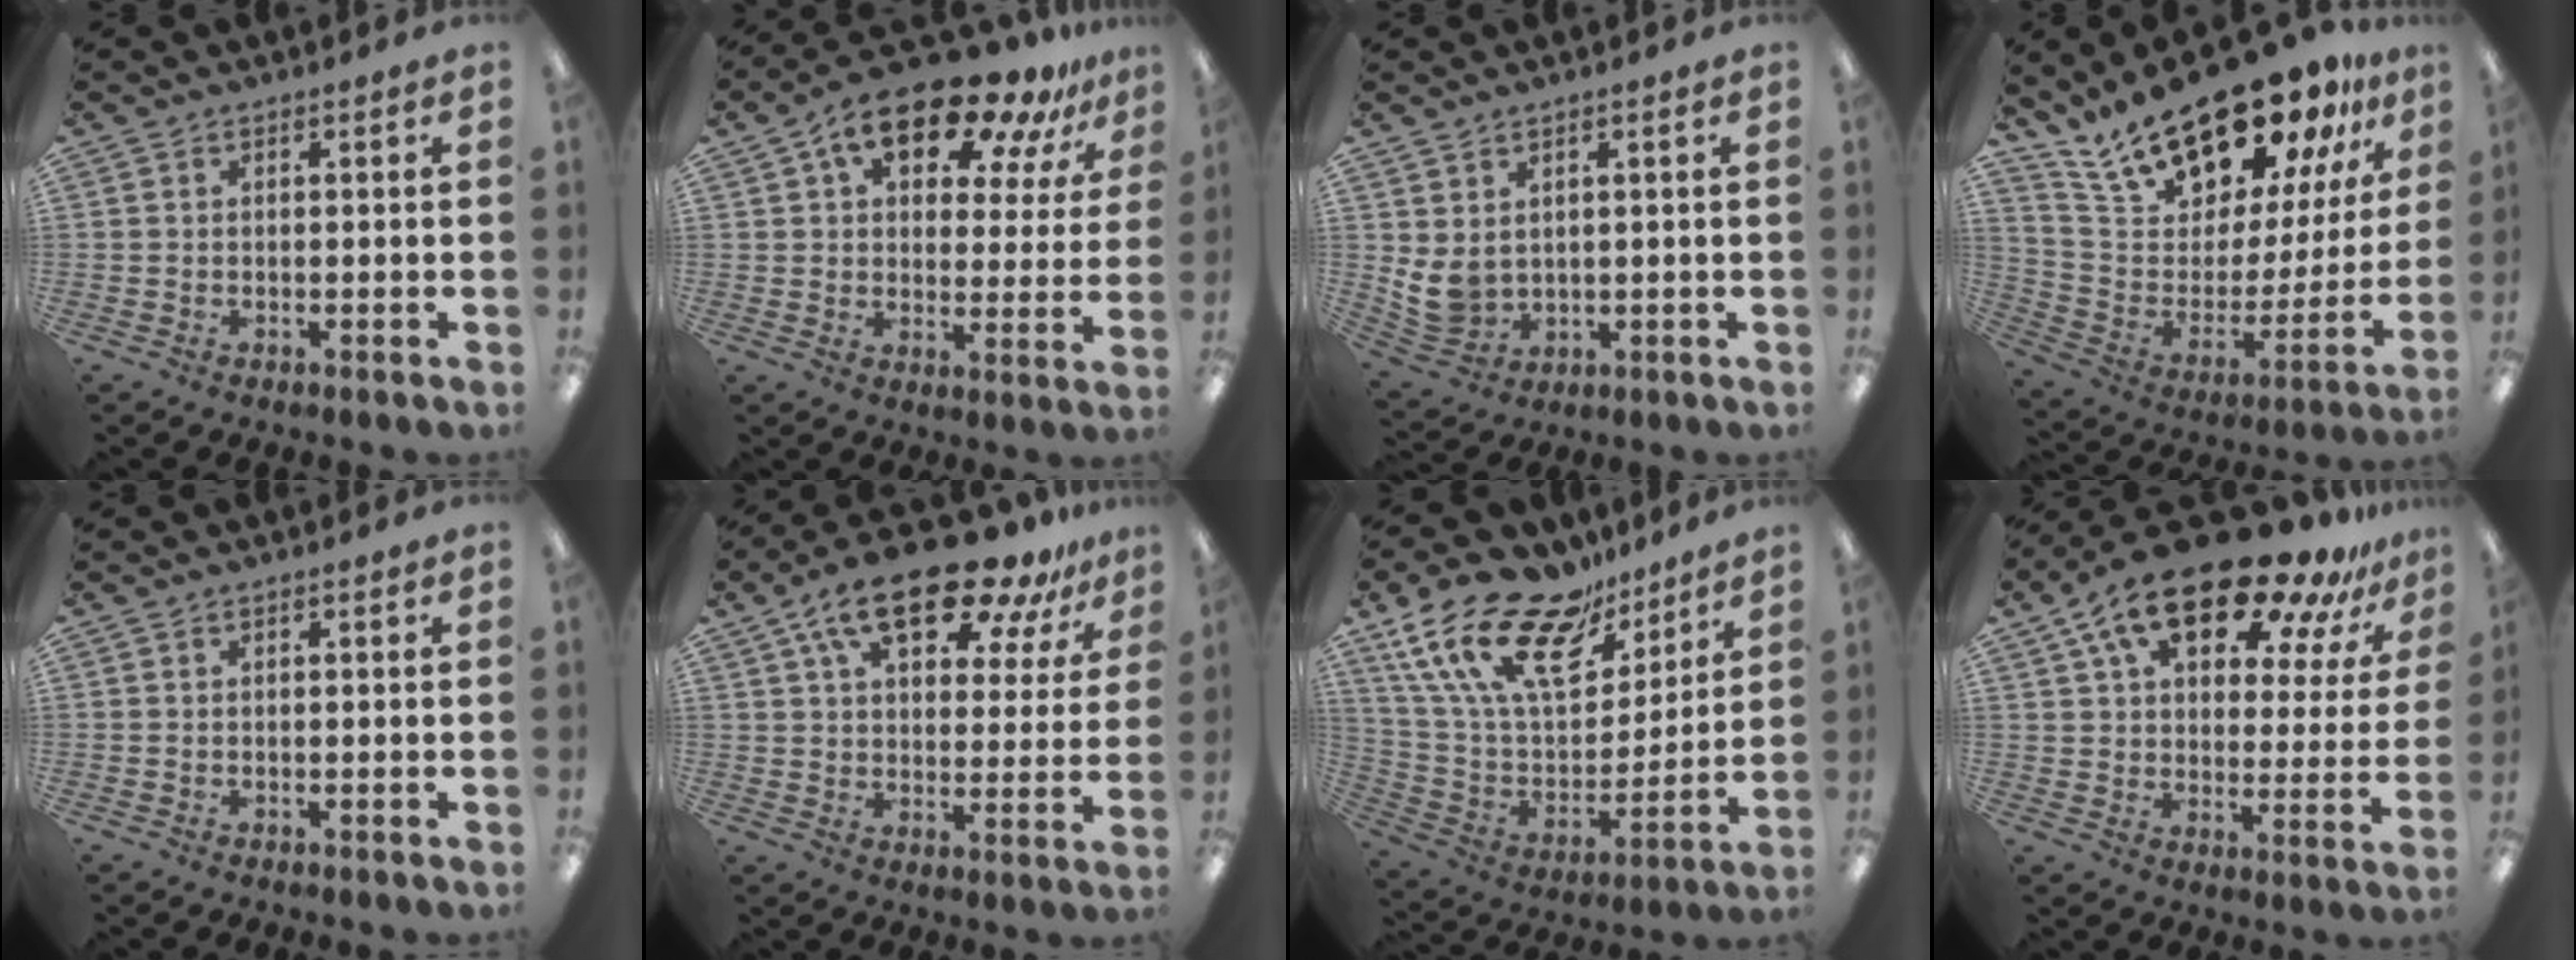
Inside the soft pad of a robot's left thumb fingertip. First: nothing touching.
{"total": 17.1, "force": [11.1, 8.0, 10.3], "torque": [-0.161, -0.055, 0.186]}
{"total": 5.7, "force": [2.2, 4.1, 3.2], "torque": [-0.077, -0.016, 0.041]}
{"total": 23.2, "force": [18.8, 8.8, 10.2], "torque": [-0.187, -0.125, 0.333]}
{"total": 0.0}
{"total": 19.7, "force": [12.7, 8.3, 12.6], "torque": [-0.209, -0.057, 0.214]}
{"total": 22.2, "force": [14.1, 10.8, 13.2], "torque": [-0.277, -0.083, 0.253]}
{"total": 20.5, "force": [14.1, 8.0, 12.5], "torque": [-0.211, -0.088, 0.239]}